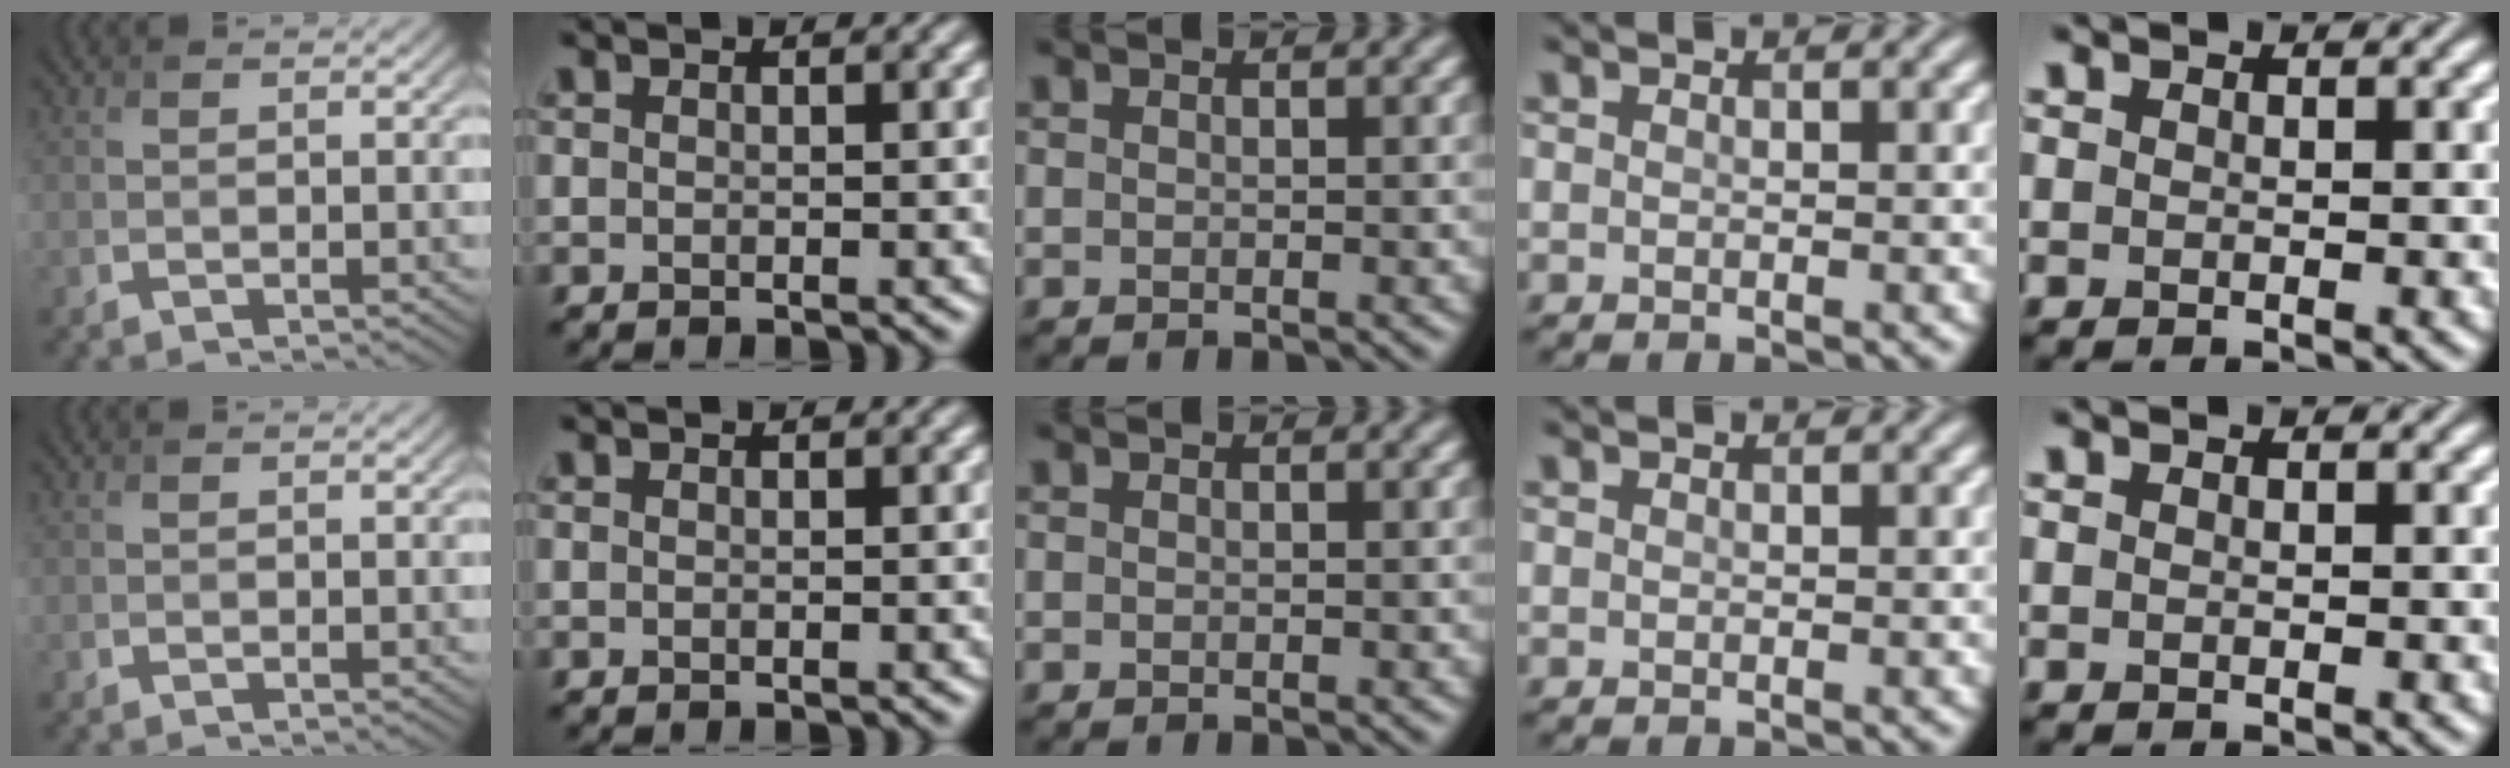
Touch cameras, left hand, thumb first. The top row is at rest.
{}